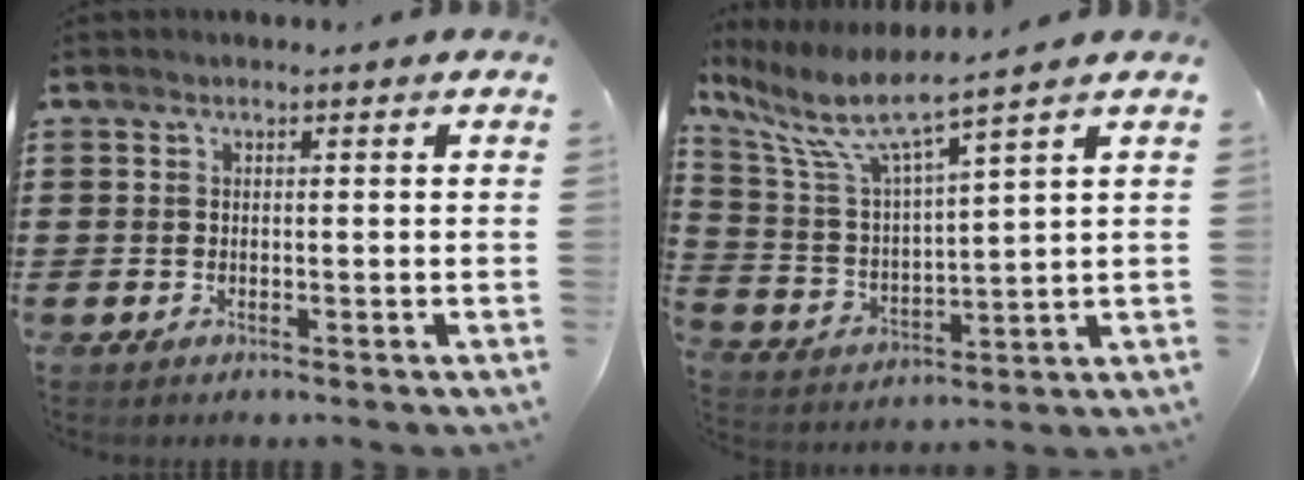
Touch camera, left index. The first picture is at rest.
{"total": 6.6, "force": [5.0, 0.8, 4.3], "torque": [-0.111, -0.035, 0.078]}